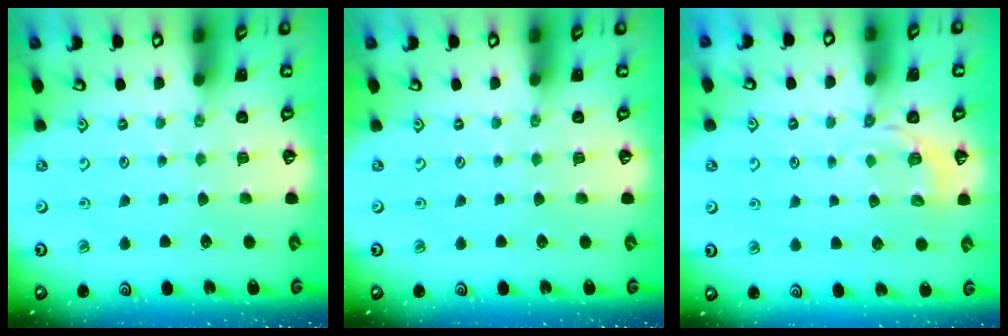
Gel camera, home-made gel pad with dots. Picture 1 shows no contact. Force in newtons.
{"total": 0.0}
{"total": 3.8, "press": 3.4, "slide": 1.8}